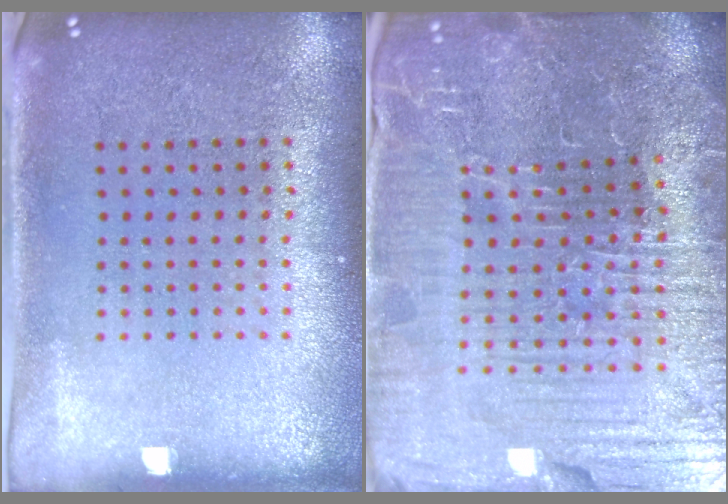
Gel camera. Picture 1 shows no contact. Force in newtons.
{"total": 6.2, "press": 5.8, "slide": 2.3}